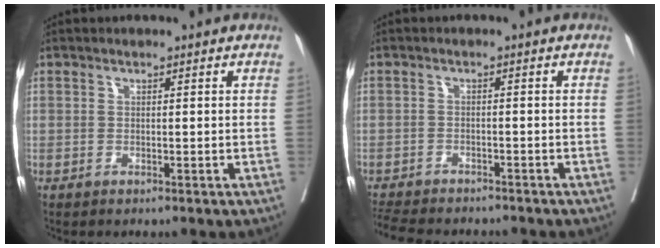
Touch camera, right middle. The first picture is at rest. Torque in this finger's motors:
{"motor_torque": [0.50, -0.49, 0.09, 0.03]}